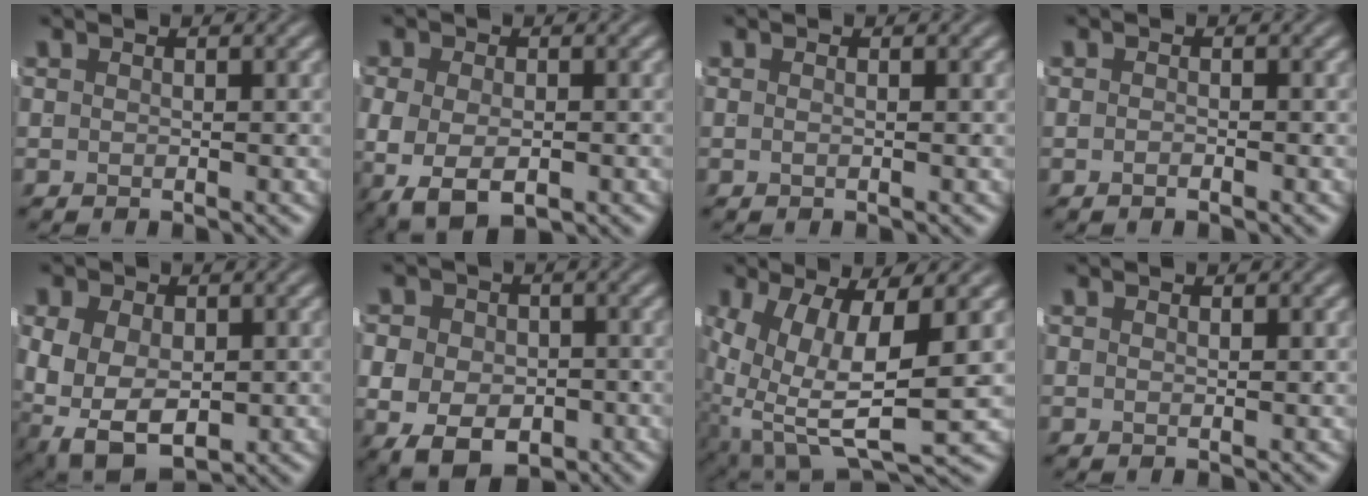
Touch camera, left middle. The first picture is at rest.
{"total": 6.9, "force": [-2.6, 4.7, 4.3], "torque": [-0.106, -0.040, -0.021]}
{"total": 0.6, "force": [-0.3, -0.5, 0.2], "torque": [-0.005, -0.001, -0.004]}
{"total": 0.8, "force": [-0.7, -0.5, 0.1], "torque": [-0.001, -0.003, -0.011]}
{"total": 11.3, "force": [-4.0, 8.9, 5.7], "torque": [-0.160, -0.069, -0.043]}
{"total": 8.3, "force": [-2.9, 6.4, 4.4], "torque": [-0.083, -0.035, -0.031]}
{"total": 9.8, "force": [-1.4, 5.4, 8.1], "torque": [-0.154, -0.059, 0.005]}
{"total": 0.6, "force": [0.2, -0.5, 0.1], "torque": [0.001, -0.003, 0.006]}